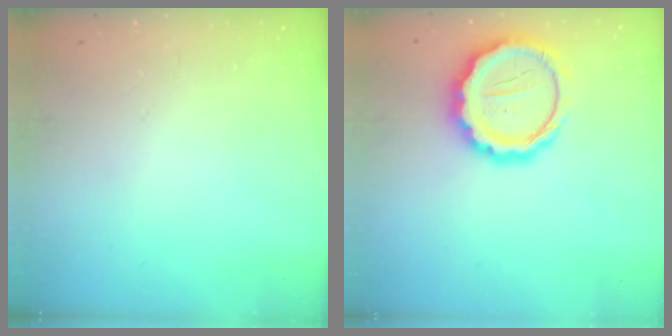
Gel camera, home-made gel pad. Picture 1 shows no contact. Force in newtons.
{"total": 13.2, "press": 12.9, "slide": 2.8}